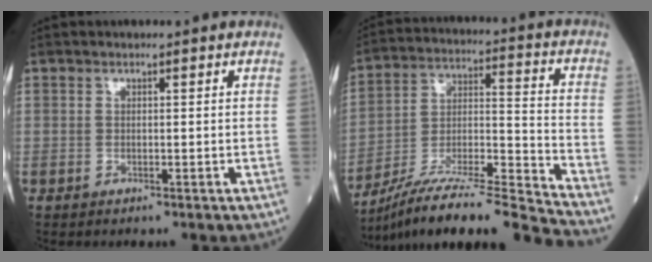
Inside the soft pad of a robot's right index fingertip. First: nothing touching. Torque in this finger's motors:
{"motor_torque": [-0.28, -0.73, 0.05, 0.04]}